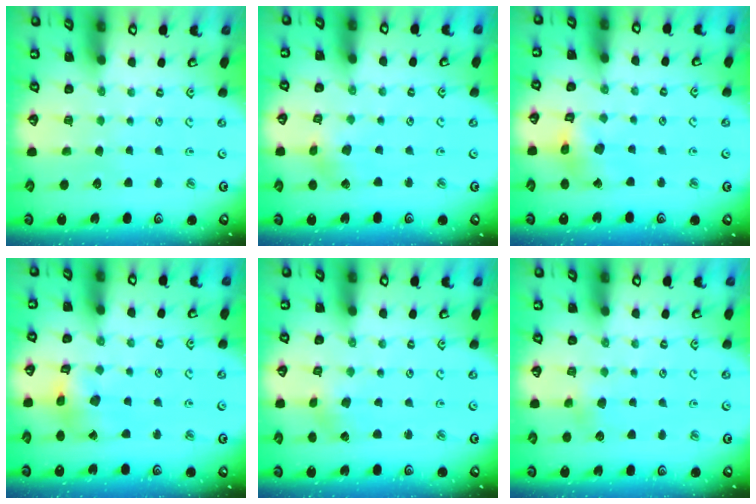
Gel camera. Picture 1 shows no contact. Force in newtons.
{"total": 2.2, "press": 2.2, "slide": 0.4}
{"total": 8.3, "press": 8.3, "slide": 0.9}
{"total": 9.7, "press": 9.7, "slide": 1.0}
{"total": 0.5, "press": 0.5, "slide": 0.1}
{"total": 2.4, "press": 2.4, "slide": 0.4}